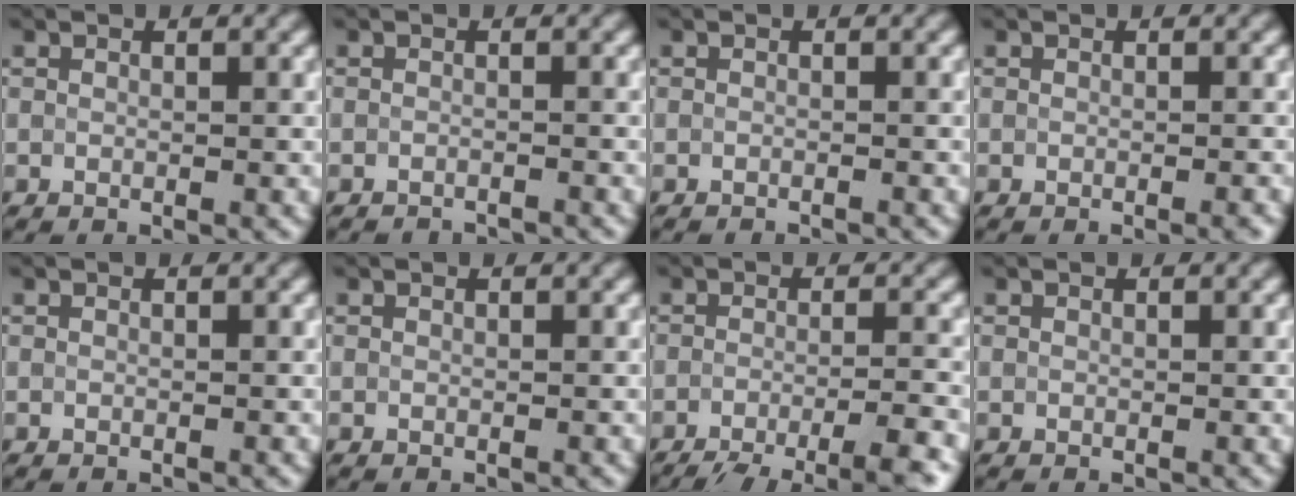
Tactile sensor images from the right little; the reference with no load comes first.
{"total": 1.9, "force": [-1.9, -0.1, 0.2], "torque": [0.003, -0.004, -0.025]}
{"total": 1.3, "force": [-1.3, -0.1, 0.2], "torque": [0.002, -0.004, -0.015]}
{"total": 0.8, "force": [-0.5, 0.1, 0.6], "torque": [-0.010, 0.000, -0.005]}
{"total": 0.0}
{"total": 0.0}
{"total": 8.9, "force": [-7.1, 1.9, 5.0], "torque": [-0.064, -0.006, -0.099]}
{"total": 0.0}